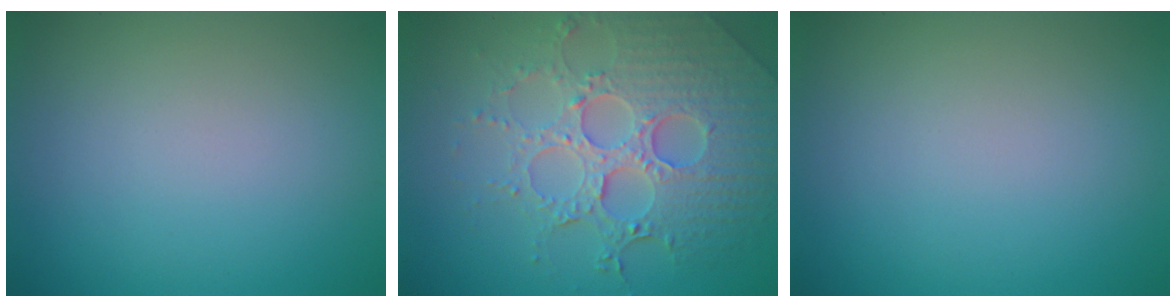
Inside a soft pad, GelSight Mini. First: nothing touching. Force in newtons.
{"total": 7.6, "press": 5.6, "slide": 5.1}
{"total": 0.0}